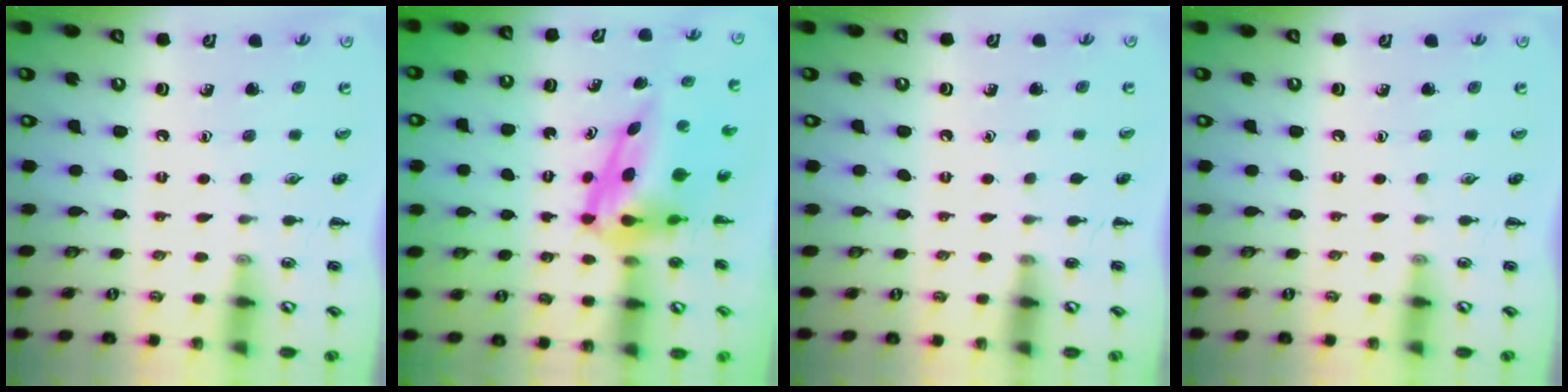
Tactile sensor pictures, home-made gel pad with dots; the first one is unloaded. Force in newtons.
{"total": 7.9, "press": 7.6, "slide": 2.0}
{"total": 0.0}
{"total": 0.0}